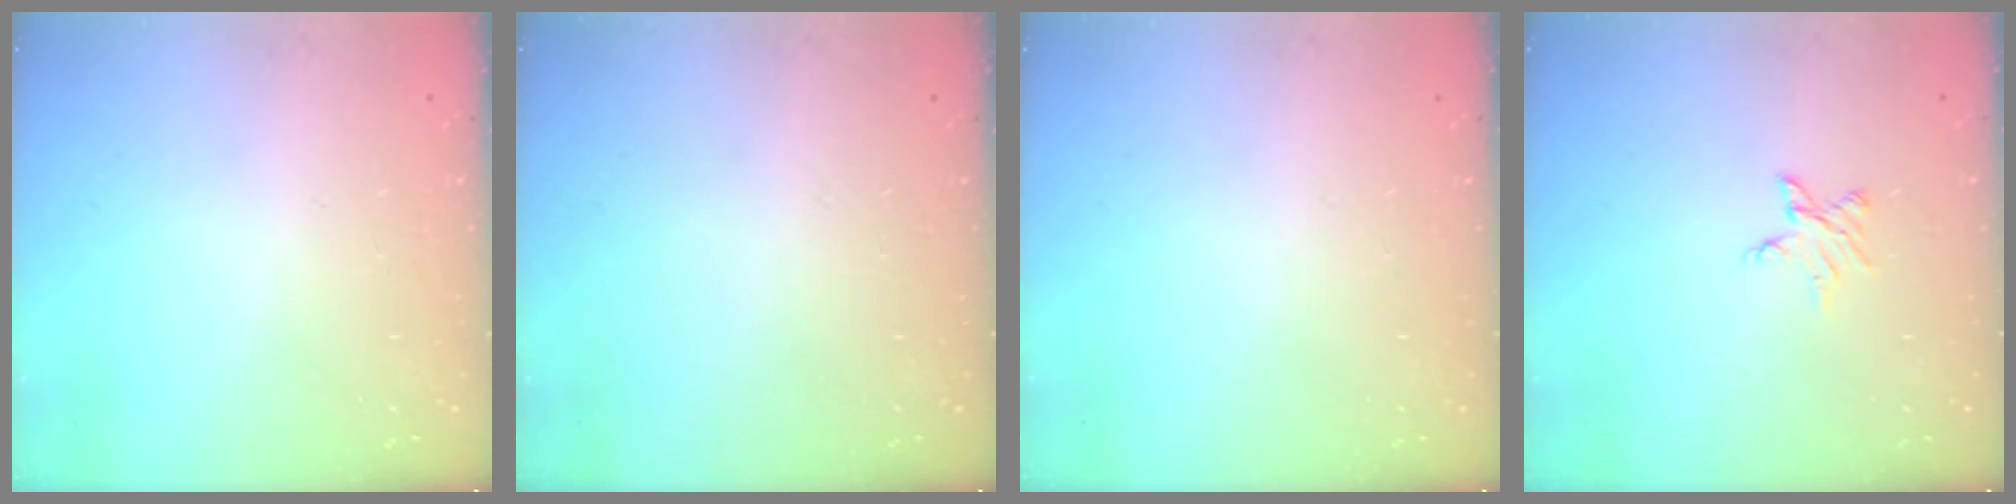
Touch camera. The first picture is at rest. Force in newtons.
{"total": 0.0}
{"total": 0.0}
{"total": 4.0, "press": 4.0, "slide": 0.5}